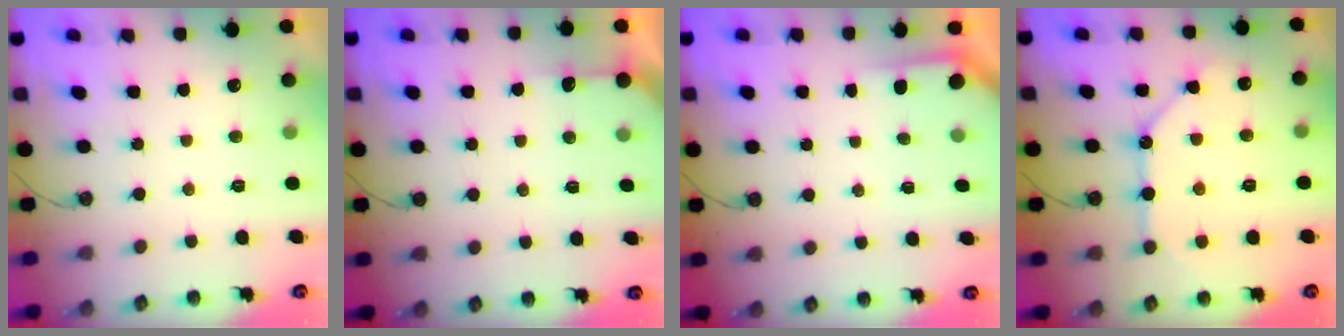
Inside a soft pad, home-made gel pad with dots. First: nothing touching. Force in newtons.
{"total": 4.7, "press": 4.6, "slide": 0.5}
{"total": 1.9, "press": 1.9, "slide": 0.2}
{"total": 10.5, "press": 10.4, "slide": 0.9}